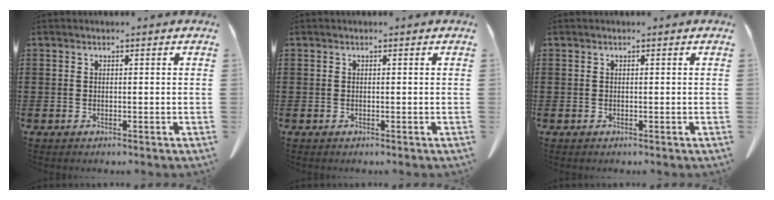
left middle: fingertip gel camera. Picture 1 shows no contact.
{"total": 0.0}
{"total": 0.0}